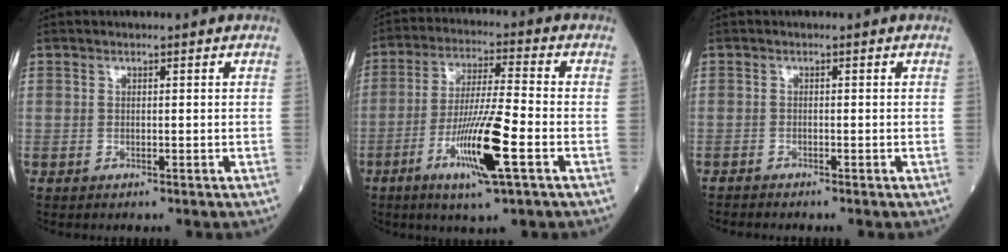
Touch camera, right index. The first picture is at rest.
{"total": 11.8, "force": [-4.6, 0.0, 10.9], "torque": [-0.205, -0.017, -0.087]}
{"total": 1.3, "force": [-1.3, -0.1, 0.1], "torque": [-0.005, -0.003, -0.025]}